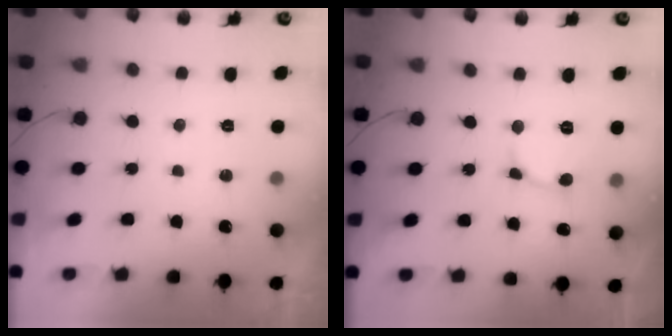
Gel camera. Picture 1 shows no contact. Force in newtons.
{"total": 2.6, "press": 2.6, "slide": 0.2}